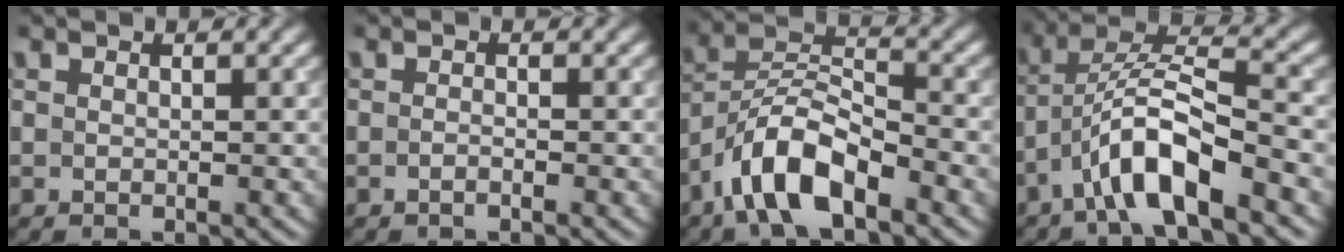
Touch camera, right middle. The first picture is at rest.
{"total": 0.7, "force": [-0.4, 0.2, 0.5], "torque": [-0.010, -0.001, -0.007]}
{"total": 7.1, "force": [-4.7, 2.6, 4.7], "torque": [-0.080, 0.009, -0.094]}
{"total": 7.1, "force": [-3.8, 1.6, 5.8], "torque": [-0.100, 0.017, -0.074]}